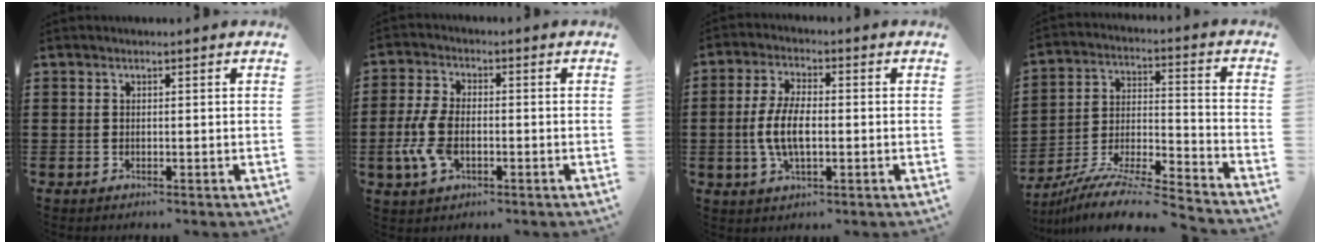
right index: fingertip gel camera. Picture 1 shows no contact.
{"total": 6.8, "force": [-1.7, 3.8, 5.4], "torque": [-0.136, -0.003, -0.039]}
{"total": 6.8, "force": [-0.9, 3.0, 6.1], "torque": [-0.141, -0.005, -0.025]}
{"total": 9.5, "force": [-8.8, 0.2, 3.5], "torque": [-0.058, 0.004, -0.175]}